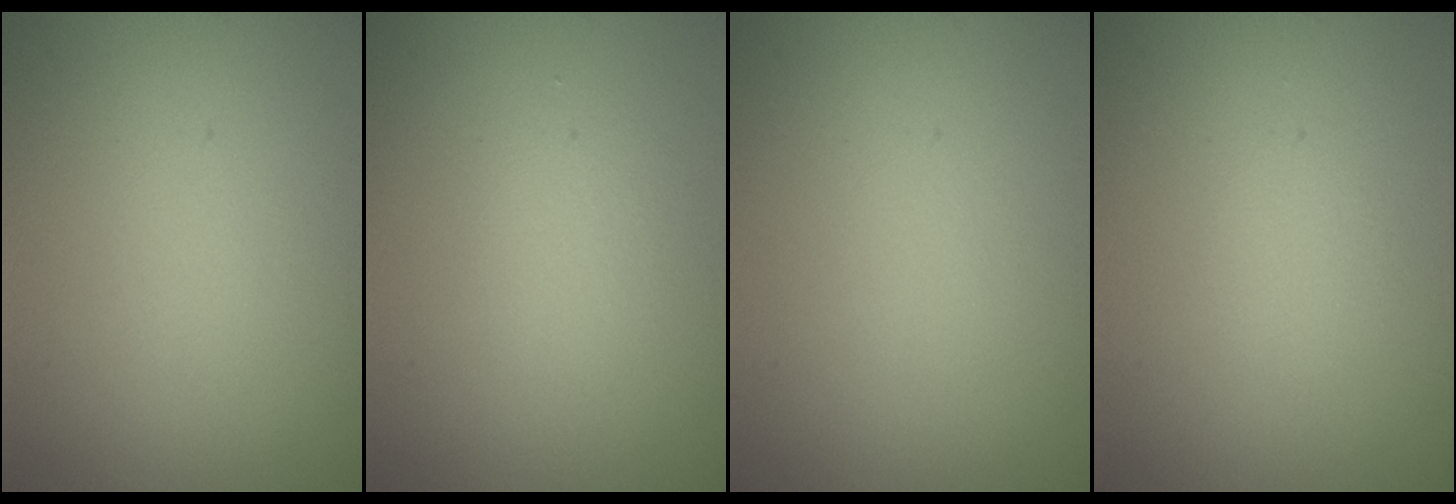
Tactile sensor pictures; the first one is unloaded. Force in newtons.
{"total": 1.4, "press": 1.4, "slide": 0.1}
{"total": 0.0}
{"total": 0.7, "press": 0.7, "slide": 0.0}